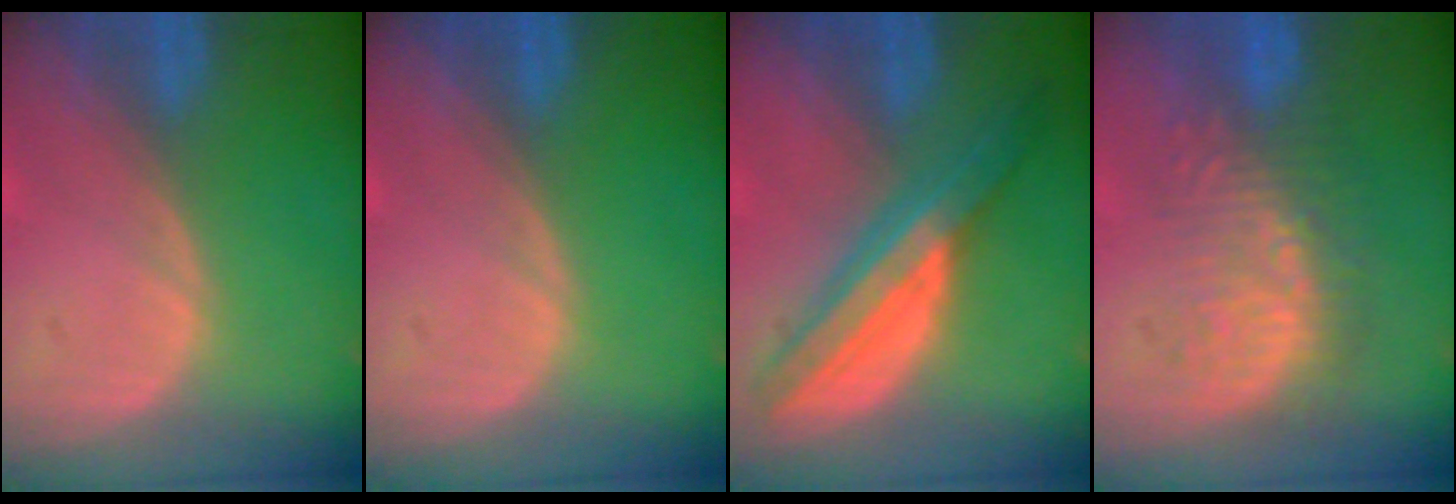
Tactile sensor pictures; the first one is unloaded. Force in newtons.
{"total": 0.0}
{"total": 8.5, "press": 8.5, "slide": 0.5}
{"total": 8.9, "press": 8.7, "slide": 1.9}